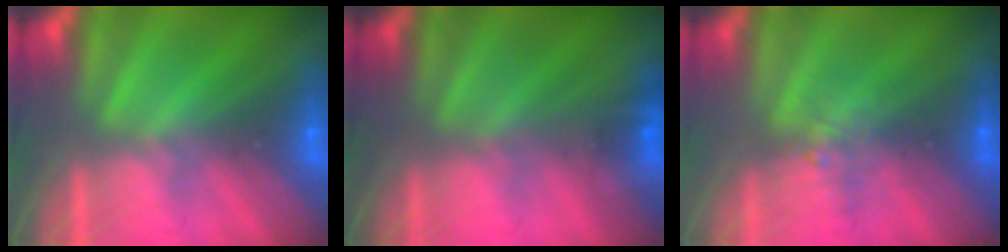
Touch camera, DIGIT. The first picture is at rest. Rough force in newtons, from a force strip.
{"total": 1.6}
{"total": 2.2}